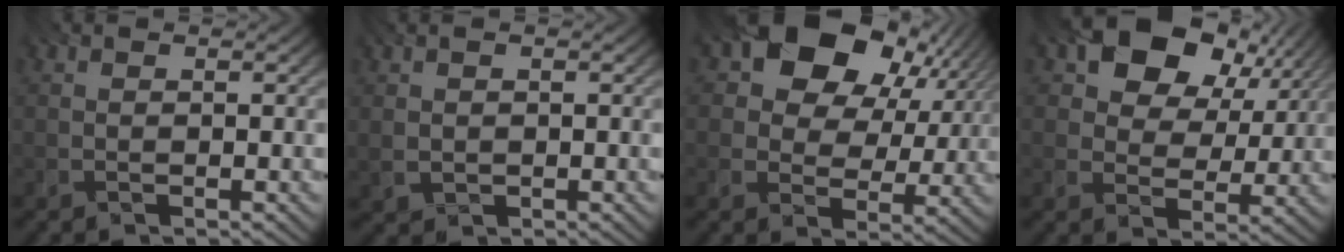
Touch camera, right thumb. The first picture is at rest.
{"total": 1.4, "force": [0.3, 1.0, 0.9], "torque": [-0.024, -0.001, 0.009]}
{"total": 14.0, "force": [5.3, 9.9, 8.3], "torque": [-0.121, 0.003, 0.082]}
{"total": 12.7, "force": [5.7, 8.6, 7.4], "torque": [-0.118, 0.006, 0.082]}